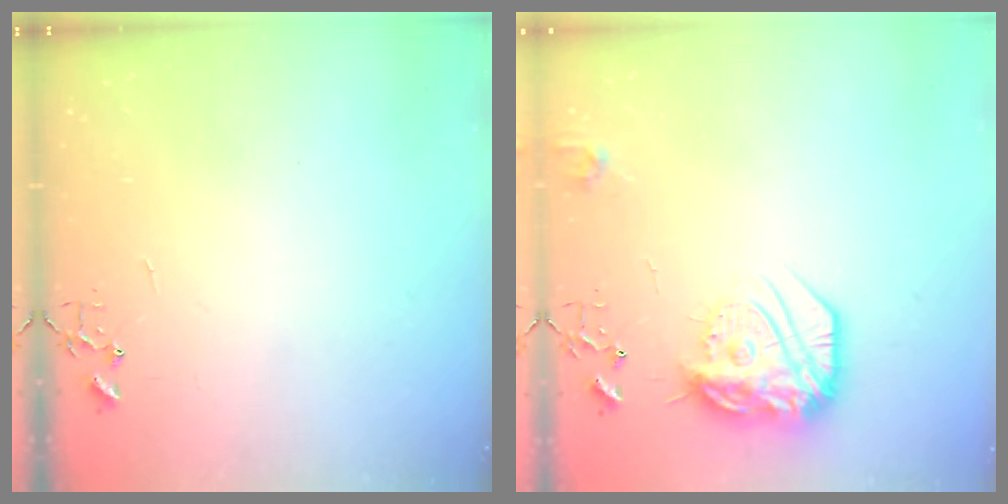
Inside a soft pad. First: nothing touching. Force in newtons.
{"total": 19.0, "press": 18.9, "slide": 1.4}